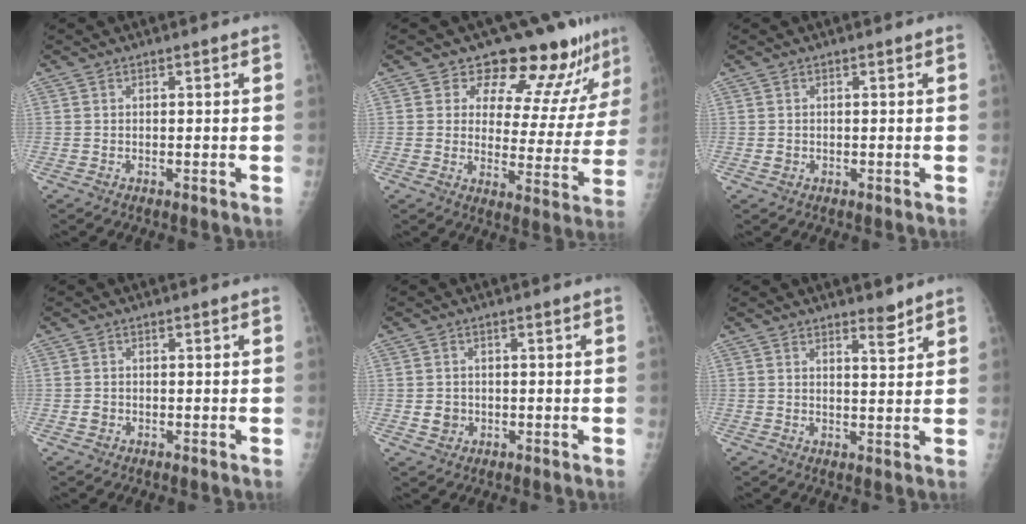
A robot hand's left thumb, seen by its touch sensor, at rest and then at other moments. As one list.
[{"total": 14.6, "force": [12.6, 5.5, 5.0], "torque": [-0.015, -0.088, 0.151]}, {"total": 0.9, "force": [-0.1, 0.8, 0.4], "torque": [-0.004, 0.000, 0.000]}, {"total": 1.3, "force": [-0.4, 1.1, 0.5], "torque": [-0.004, 0.003, -0.006]}, {"total": 2.7, "force": [-0.4, 2.5, 1.0], "torque": [-0.005, 0.003, -0.002]}, {"total": 3.1, "force": [2.5, 0.7, 1.6], "torque": [-0.016, -0.023, 0.038]}]